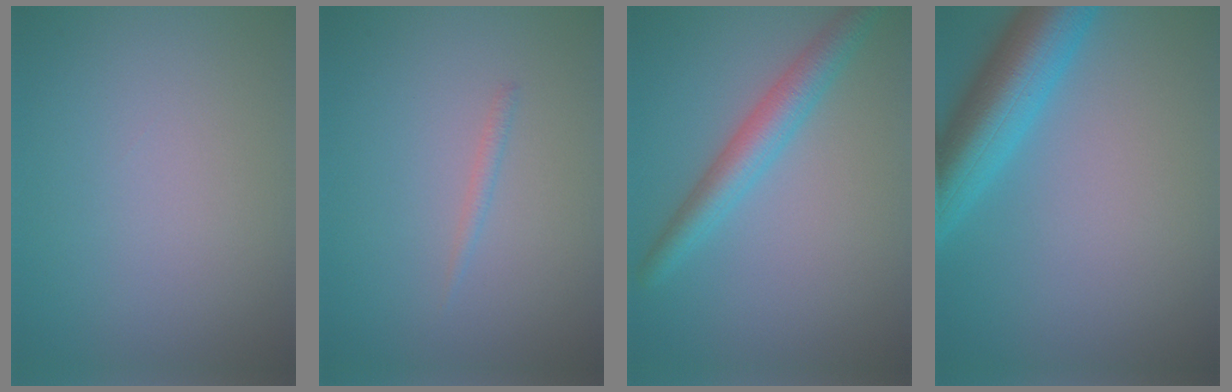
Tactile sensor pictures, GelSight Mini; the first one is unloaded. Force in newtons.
{"total": 0.7, "press": 0.7, "slide": 0.0}
{"total": 3.7, "press": 3.7, "slide": 0.1}
{"total": 7.7, "press": 7.7, "slide": 0.4}